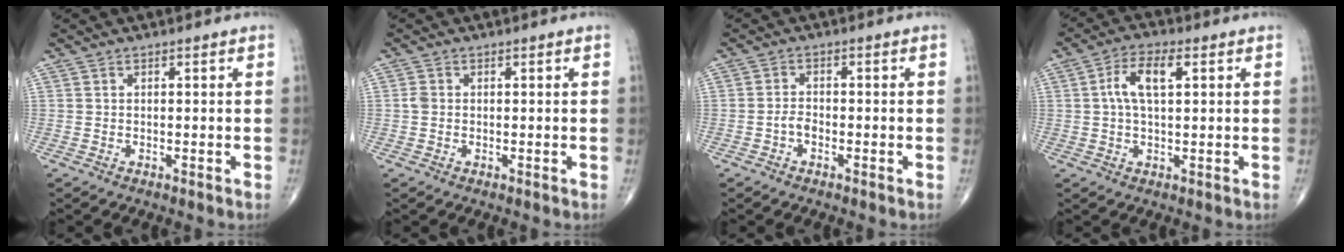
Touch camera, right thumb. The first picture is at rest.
{"total": 1.2, "force": [0.0, 1.0, 0.7], "torque": [-0.011, 0.003, -0.002]}
{"total": 2.0, "force": [-1.0, 1.2, 1.3], "torque": [-0.021, 0.010, -0.022]}
{"total": 6.8, "force": [1.6, 2.9, 5.9], "torque": [-0.123, 0.015, 0.029]}